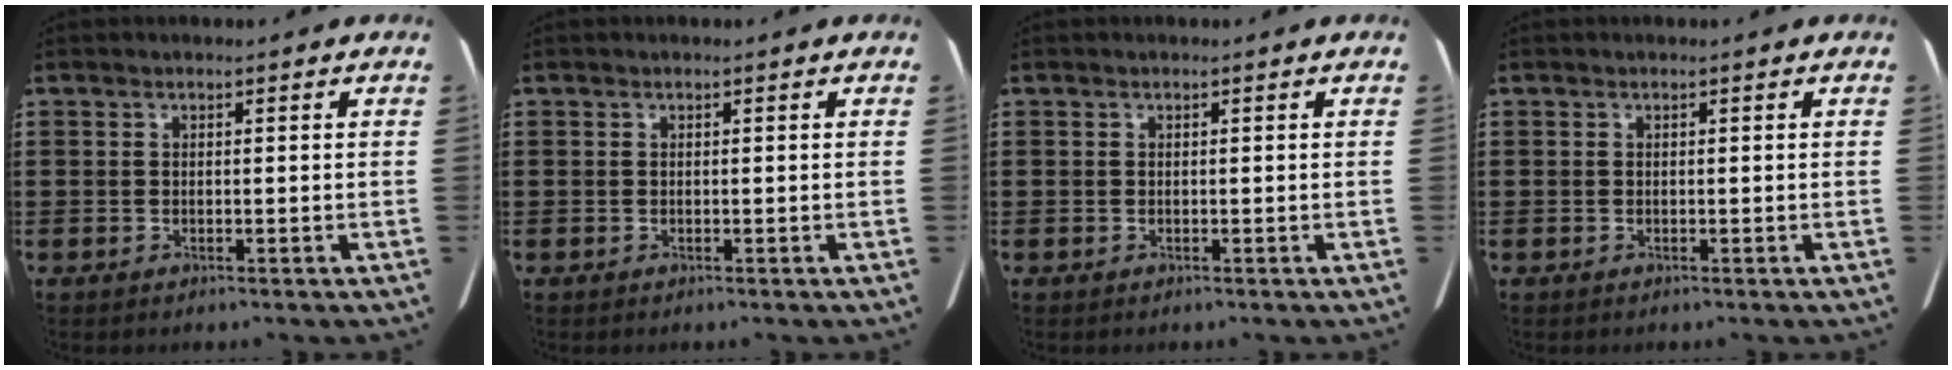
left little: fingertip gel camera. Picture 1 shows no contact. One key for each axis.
{"total": 0.0}
{"total": 0.0}
{"total": 0.0}